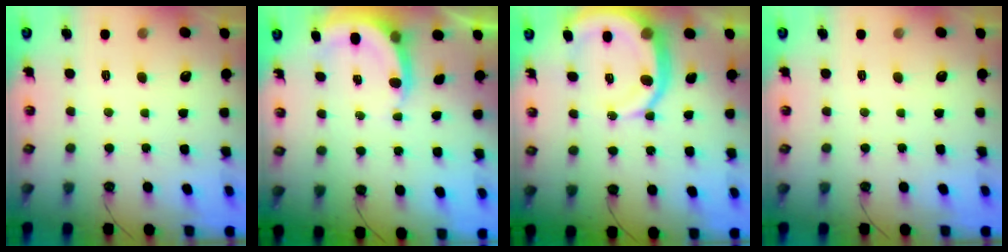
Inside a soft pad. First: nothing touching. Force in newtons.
{"total": 4.4, "press": 4.3, "slide": 0.4}
{"total": 11.0, "press": 11.0, "slide": 1.0}
{"total": 0.0}